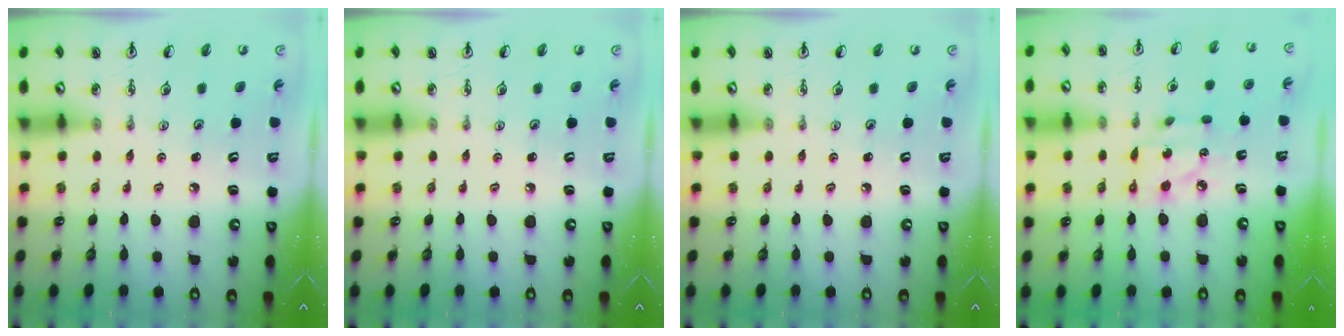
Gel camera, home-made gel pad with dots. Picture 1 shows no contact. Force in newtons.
{"total": 0.0}
{"total": 0.0}
{"total": 8.7, "press": 8.6, "slide": 0.4}